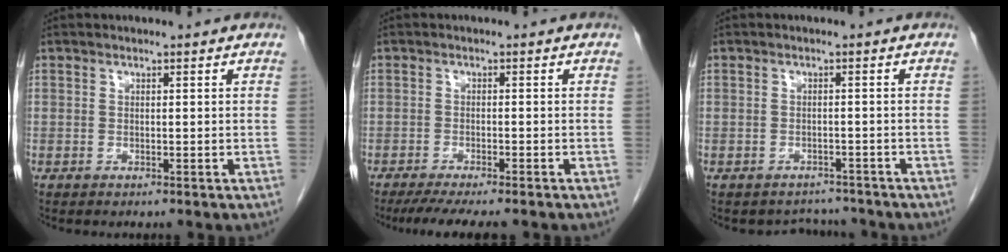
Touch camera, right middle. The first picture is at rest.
{"total": 8.0, "force": [-6.7, 0.7, 4.3], "torque": [-0.055, -0.012, -0.102]}
{"total": 3.2, "force": [-2.9, 1.3, -0.6], "torque": [0.007, 0.014, -0.039]}